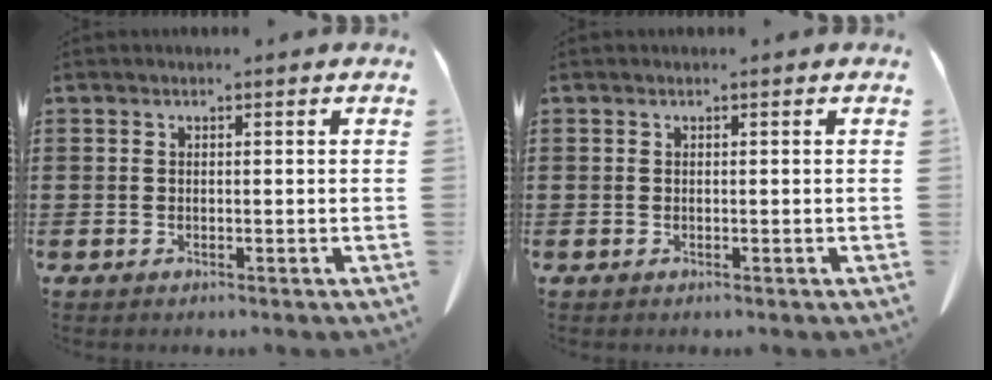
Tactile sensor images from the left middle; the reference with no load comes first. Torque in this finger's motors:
{"motor_torque": [-0.13, 0.10, -0.03, 0.00]}